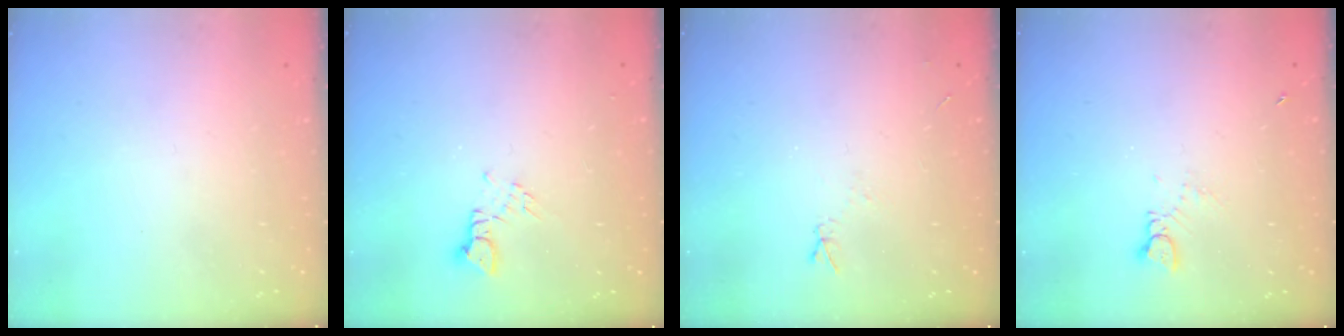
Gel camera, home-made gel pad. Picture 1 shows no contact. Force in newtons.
{"total": 2.4, "press": 2.3, "slide": 0.3}
{"total": 4.8, "press": 4.8, "slide": 0.7}
{"total": 1.5, "press": 1.4, "slide": 0.2}